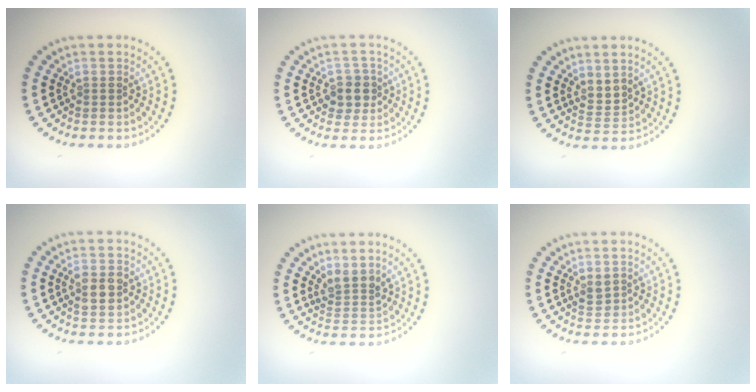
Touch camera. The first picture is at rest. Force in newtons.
{"total": 2.4, "press": 2.2, "slide": 1.0}
{"total": 1.7, "press": 1.4, "slide": 1.0}
{"total": 2.8, "press": 2.8, "slide": 0.2}
{"total": 2.3, "press": 1.8, "slide": 1.5}
{"total": 1.5, "press": 1.5, "slide": 0.2}